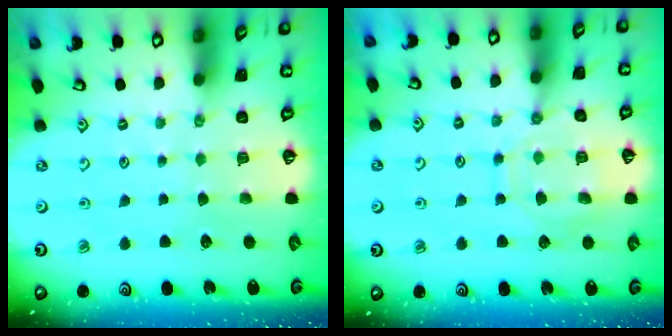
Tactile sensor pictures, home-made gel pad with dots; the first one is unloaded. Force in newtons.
{"total": 11.7, "press": 11.7, "slide": 0.7}